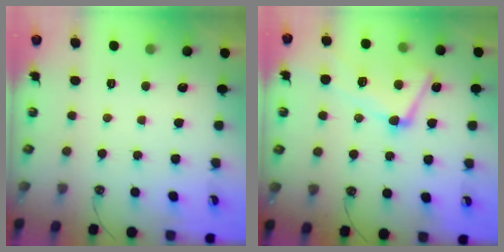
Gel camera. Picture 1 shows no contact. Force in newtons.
{"total": 6.2, "press": 6.1, "slide": 1.1}